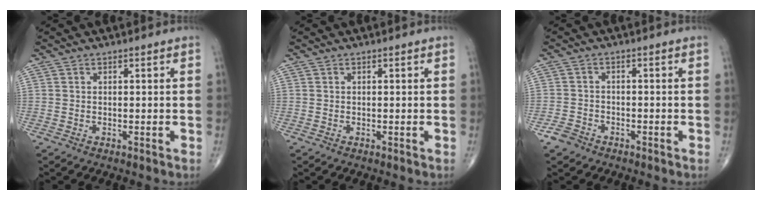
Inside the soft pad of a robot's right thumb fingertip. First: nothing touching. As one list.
[{"total": 0.0}, {"total": 3.1, "force": [-2.2, 2.0, 0.7], "torque": [-0.012, 0.012, -0.040]}]